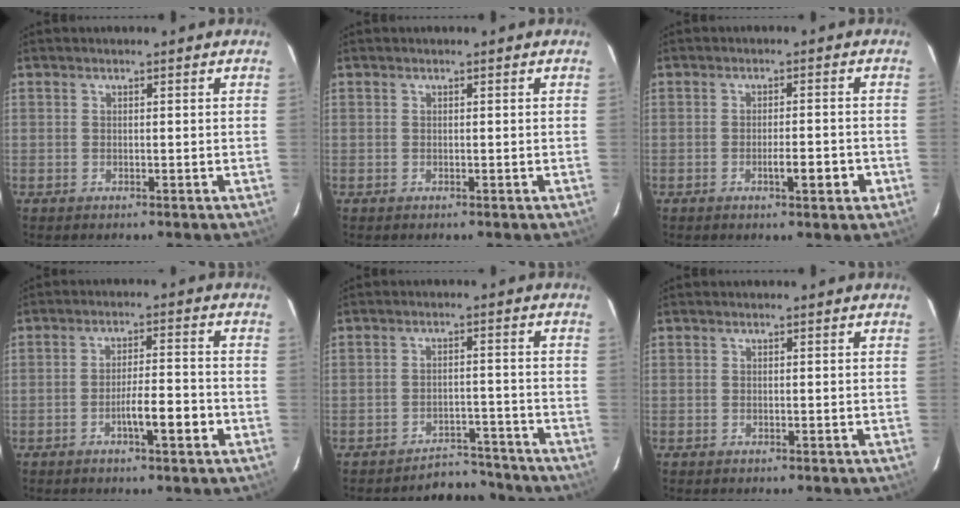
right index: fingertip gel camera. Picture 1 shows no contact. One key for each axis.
{"total": 0.0}
{"total": 4.4, "fx": -1.8, "fy": 1.0, "fz": 3.9, "tx": -0.062, "ty": 0.002, "tz": -0.022}
{"total": 6.2, "fx": -2.6, "fy": 1.0, "fz": 5.6, "tx": -0.094, "ty": 0.007, "tz": -0.040}
{"total": 6.0, "fx": -5.8, "fy": 1.6, "fz": -0.5, "tx": 0.013, "ty": 0.020, "tz": -0.085}
{"total": 0.0}